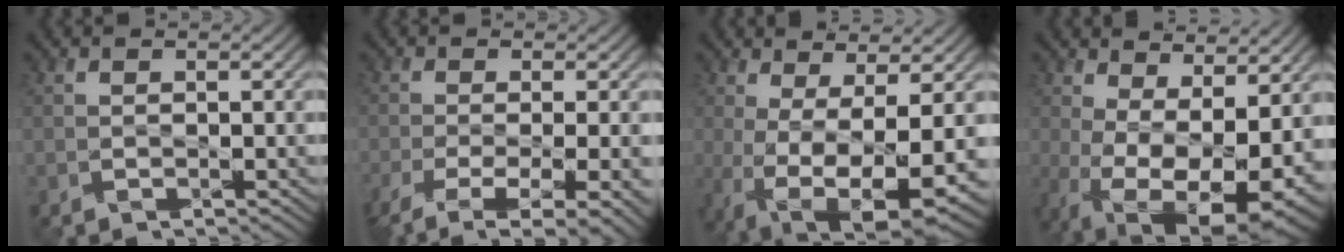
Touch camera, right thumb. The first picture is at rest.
{"total": 9.8, "force": [-5.0, 3.0, 7.8], "torque": [-0.144, -0.024, -0.070]}
{"total": 11.6, "force": [-3.4, 4.4, 10.2], "torque": [-0.203, -0.033, -0.039]}
{"total": 15.9, "force": [-2.1, 8.0, 13.6], "torque": [-0.231, -0.046, 0.006]}